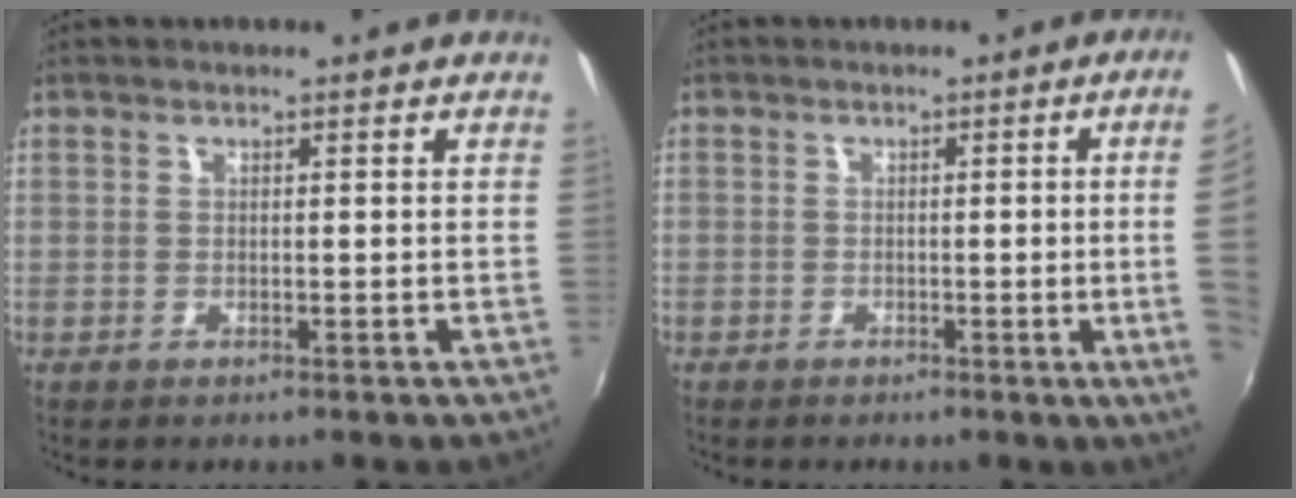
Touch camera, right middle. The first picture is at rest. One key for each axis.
{"total": 7.1, "fx": -0.3, "fy": -1.4, "fz": 6.9, "tx": -0.083, "ty": -0.010, "tz": -0.002}